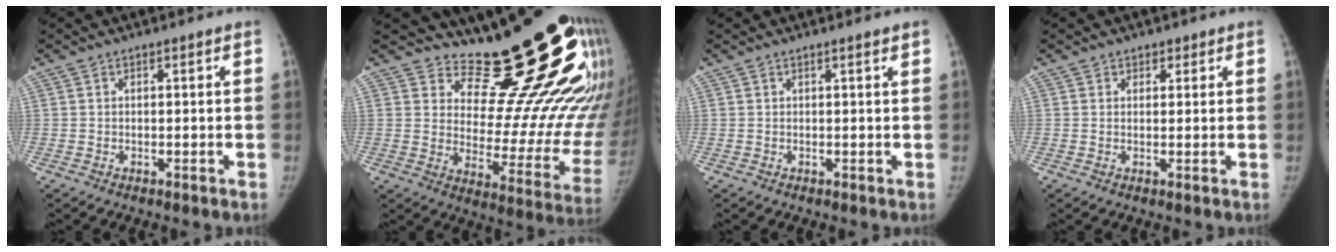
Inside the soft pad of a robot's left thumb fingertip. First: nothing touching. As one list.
[{"total": 23.1, "force": [18.0, 6.5, 13.0], "torque": [-0.131, -0.171, 0.239]}, {"total": 0.7, "force": [0.5, 0.0, 0.5], "torque": [-0.007, 0.000, 0.007]}, {"total": 1.8, "force": [0.9, 1.6, 0.3], "torque": [0.021, -0.004, 0.008]}]